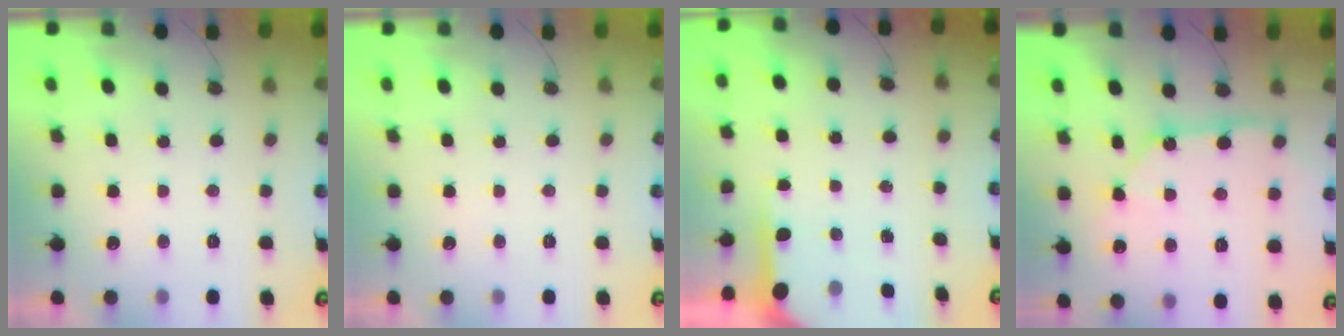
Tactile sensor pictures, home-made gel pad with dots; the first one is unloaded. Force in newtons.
{"total": 0.0}
{"total": 5.0, "press": 5.0, "slide": 0.5}
{"total": 11.3, "press": 11.2, "slide": 1.0}